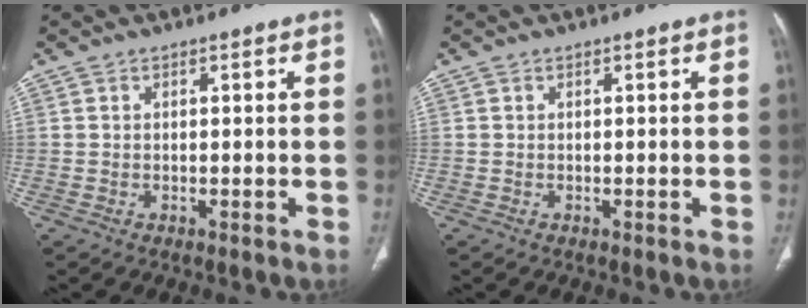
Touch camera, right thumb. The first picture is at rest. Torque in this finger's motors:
{"motor_torque": [-0.07, 0.07, 0.14, 0.23, 0.01]}